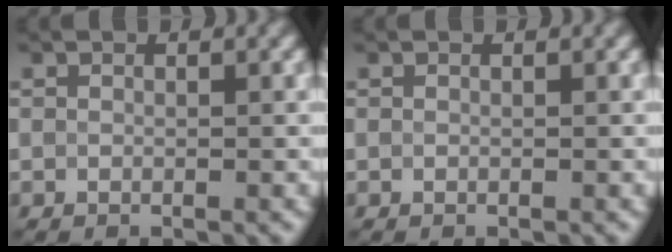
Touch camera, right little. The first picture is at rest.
{"total": 0.0}